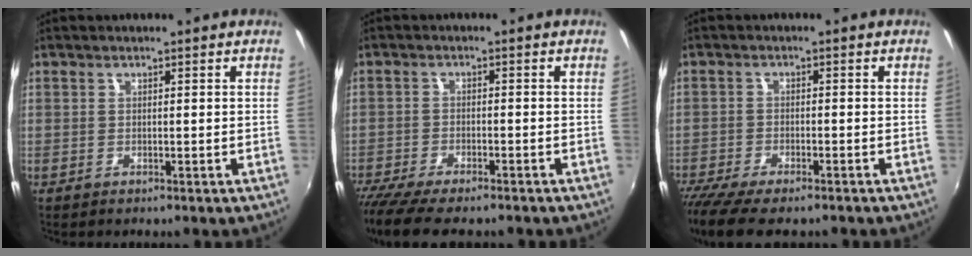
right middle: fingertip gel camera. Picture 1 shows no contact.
{"total": 9.9, "force": [-8.3, 2.0, 5.1], "torque": [-0.123, -0.044, -0.144]}
{"total": 9.7, "force": [-7.8, 2.3, 5.2], "torque": [-0.128, -0.045, -0.139]}